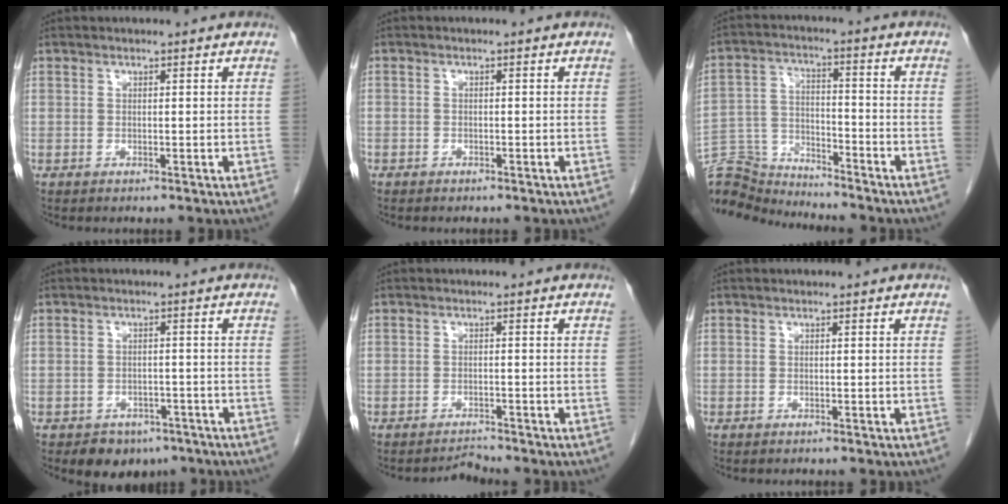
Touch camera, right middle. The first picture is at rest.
{"total": 1.1, "force": [-0.8, 0.8, 0.1], "torque": [-0.009, 0.003, -0.013]}
{"total": 11.1, "force": [-11.0, 0.7, 0.2], "torque": [-0.008, 0.022, -0.206]}
{"total": 4.9, "force": [-3.5, 3.3, 1.2], "torque": [-0.014, 0.005, -0.045]}
{"total": 1.5, "force": [-1.3, -0.3, -0.5], "torque": [0.011, -0.011, -0.019]}
{"total": 0.0}